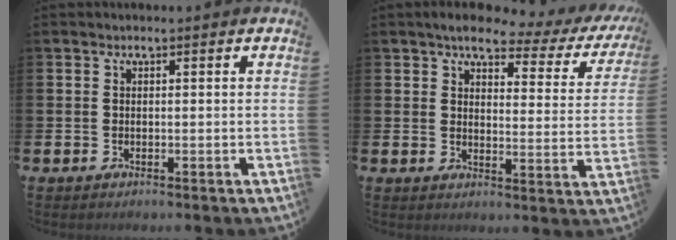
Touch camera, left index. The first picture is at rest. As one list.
[{"total": 4.8, "force": [3.7, 2.0, 2.2], "torque": [-0.046, -0.024, 0.055]}]